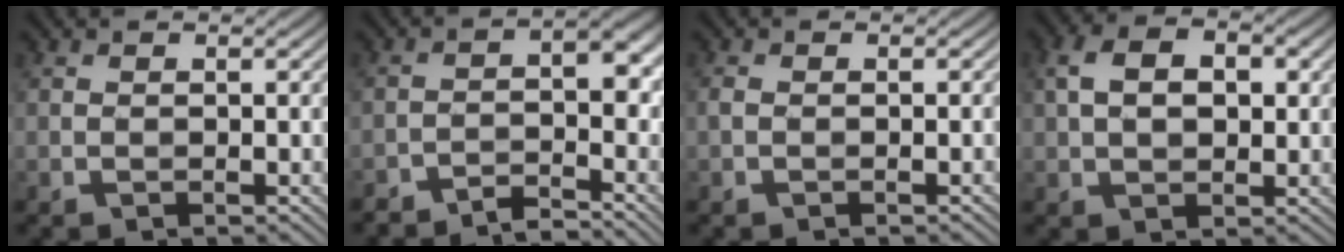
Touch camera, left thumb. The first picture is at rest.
{"total": 4.6, "force": [-3.6, 1.1, 2.7], "torque": [-0.040, 0.005, -0.066]}
{"total": 1.1, "force": [-0.5, 0.4, 0.8], "torque": [-0.022, 0.001, -0.011]}
{"total": 6.3, "force": [1.3, 4.0, 4.6], "torque": [-0.091, 0.008, 0.017]}